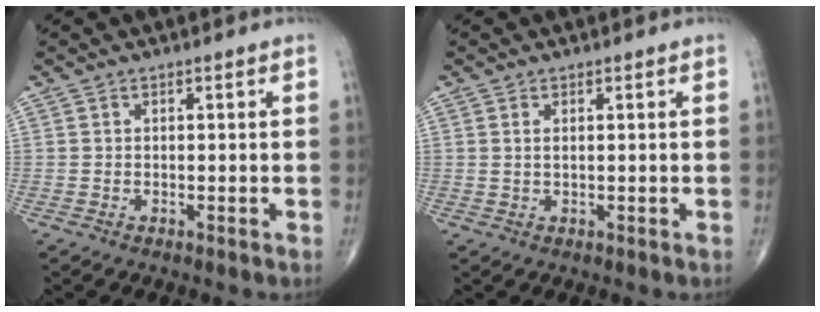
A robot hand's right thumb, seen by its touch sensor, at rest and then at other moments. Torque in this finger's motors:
{"motor_torque": [-0.42, 0.31, -0.33, -0.23, 0.05]}